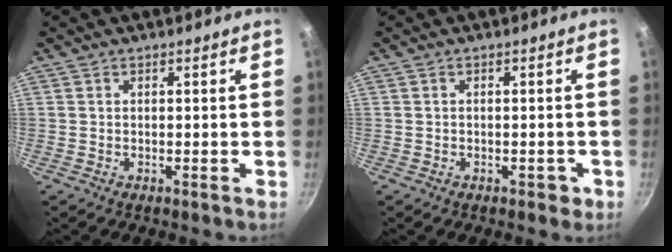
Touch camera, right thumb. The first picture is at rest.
{"total": 1.8, "force": [-0.9, 1.2, 1.0], "torque": [-0.006, 0.005, -0.009]}